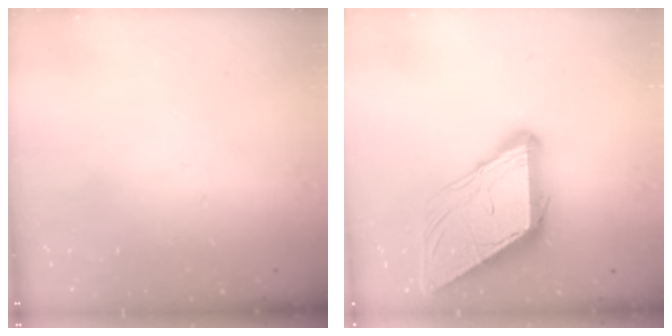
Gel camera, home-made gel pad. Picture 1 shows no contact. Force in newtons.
{"total": 11.8, "press": 11.7, "slide": 1.2}